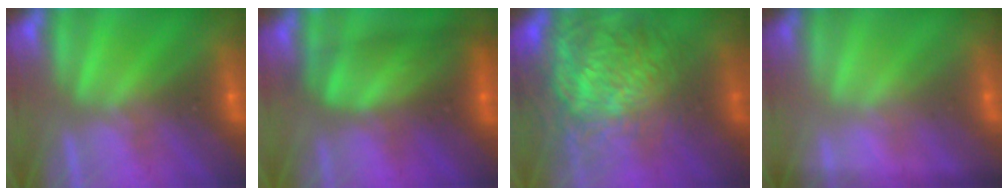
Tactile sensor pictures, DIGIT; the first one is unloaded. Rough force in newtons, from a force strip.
{"total": 9.0}
{"total": 8.8}
{"total": 1.7}